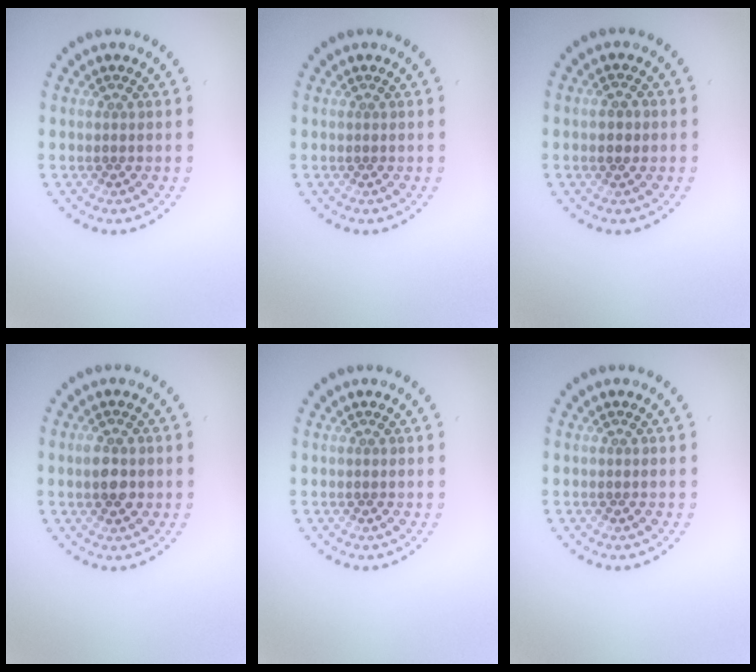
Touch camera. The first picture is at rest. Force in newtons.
{"total": 0.0}
{"total": 1.1, "press": 1.1, "slide": 0.2}
{"total": 2.5, "press": 2.5, "slide": 0.2}
{"total": 0.0}
{"total": 0.0}